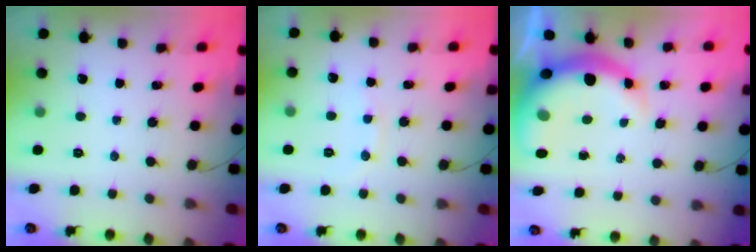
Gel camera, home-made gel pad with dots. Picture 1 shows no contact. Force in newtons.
{"total": 5.5, "press": 5.3, "slide": 1.5}
{"total": 9.9, "press": 9.6, "slide": 2.7}